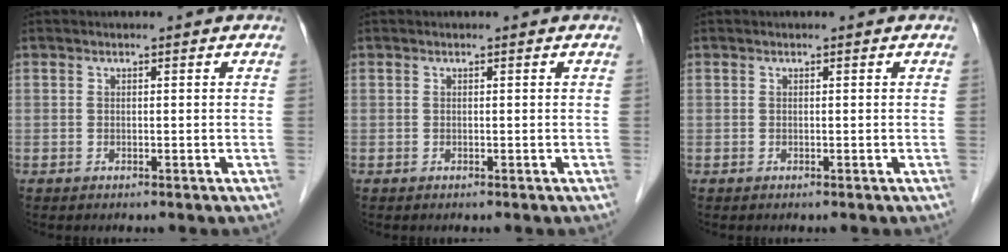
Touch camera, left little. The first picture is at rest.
{"total": 0.0}
{"total": 0.0}